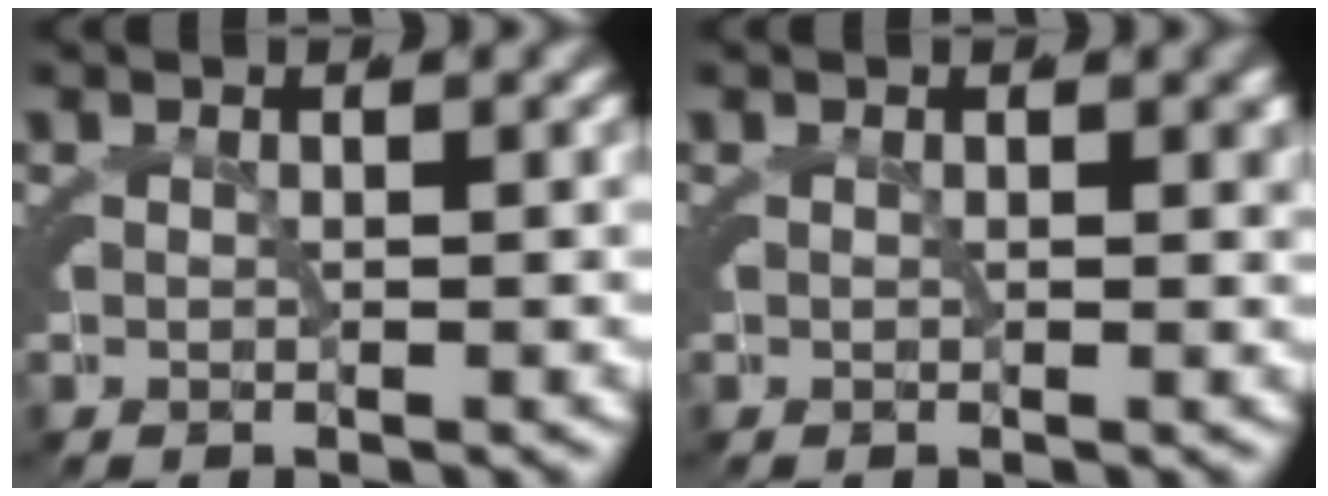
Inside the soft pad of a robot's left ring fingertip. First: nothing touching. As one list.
[{"total": 0.8, "force": [0.1, 0.4, 0.7], "torque": [-0.002, -0.001, -0.001]}]